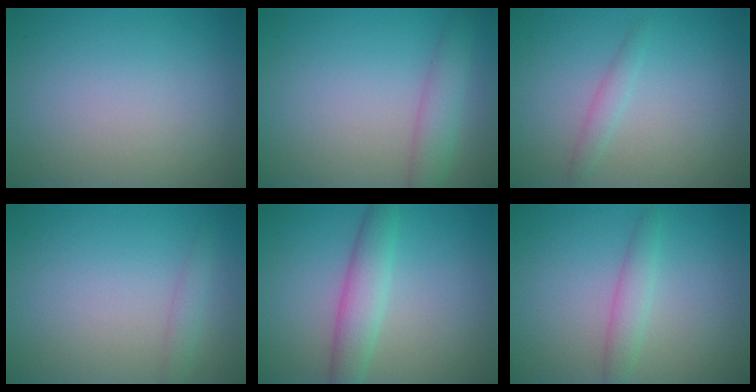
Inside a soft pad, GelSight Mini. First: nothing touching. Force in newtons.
{"total": 2.9, "press": 2.9, "slide": 0.1}
{"total": 1.2, "press": 1.2, "slide": 0.1}
{"total": 1.2, "press": 1.2, "slide": 0.1}
{"total": 3.5, "press": 3.5, "slide": 0.0}
{"total": 1.9, "press": 1.9, "slide": 0.1}